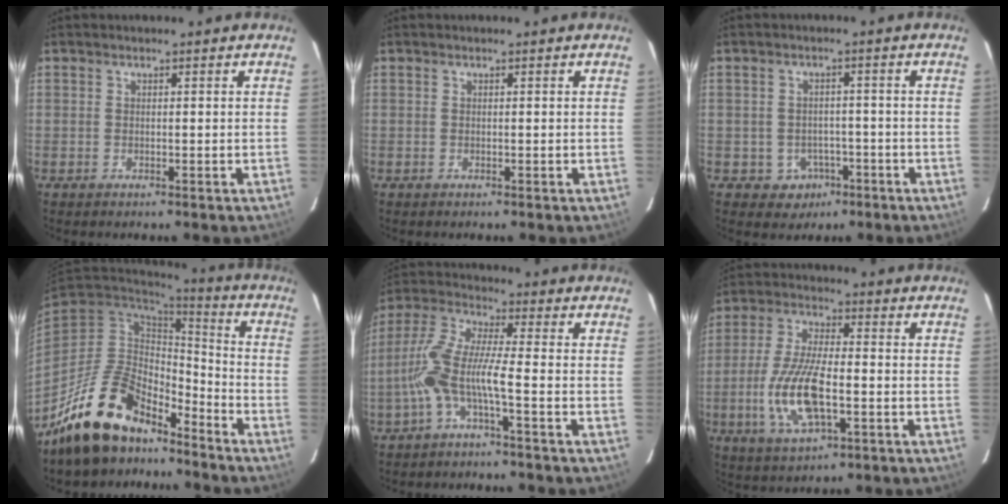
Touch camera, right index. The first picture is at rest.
{"total": 0.0}
{"total": 4.9, "force": [-2.4, 4.3, 0.5], "torque": [-0.023, 0.019, -0.022]}
{"total": 16.4, "force": [-12.6, 7.1, 7.6], "torque": [-0.168, 0.006, -0.217]}
{"total": 9.0, "force": [-3.6, 0.5, 8.3], "torque": [-0.190, 0.008, -0.072]}
{"total": 13.5, "force": [-3.5, 4.9, 12.0], "torque": [-0.255, -0.007, -0.065]}